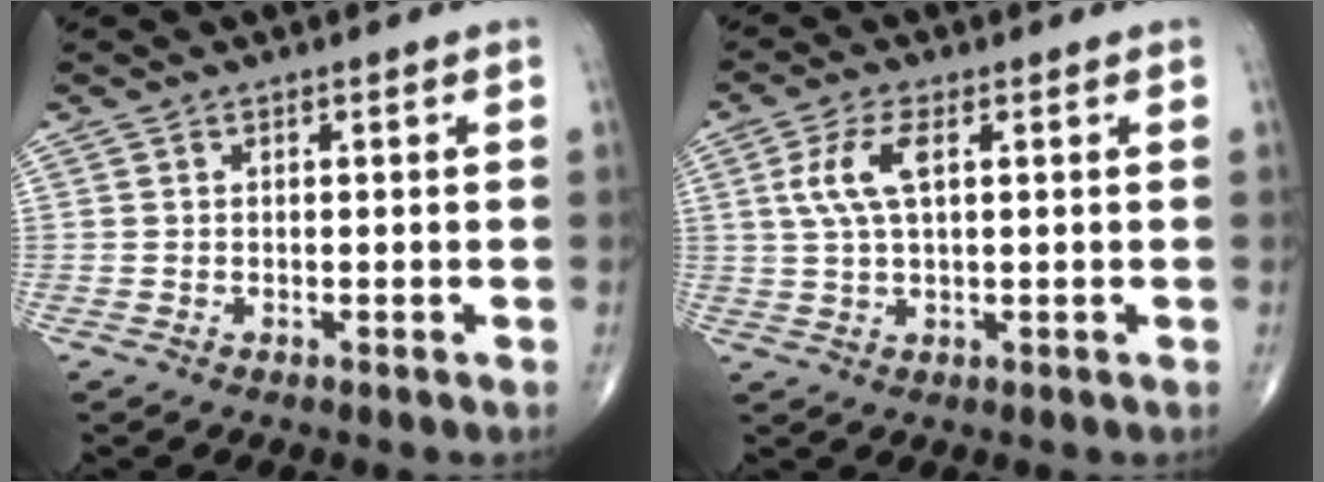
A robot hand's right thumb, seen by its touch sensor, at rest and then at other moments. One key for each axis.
{"total": 6.4, "fx": 1.7, "fy": 2.5, "fz": 5.6, "tx": -0.132, "ty": 0.006, "tz": 0.037}